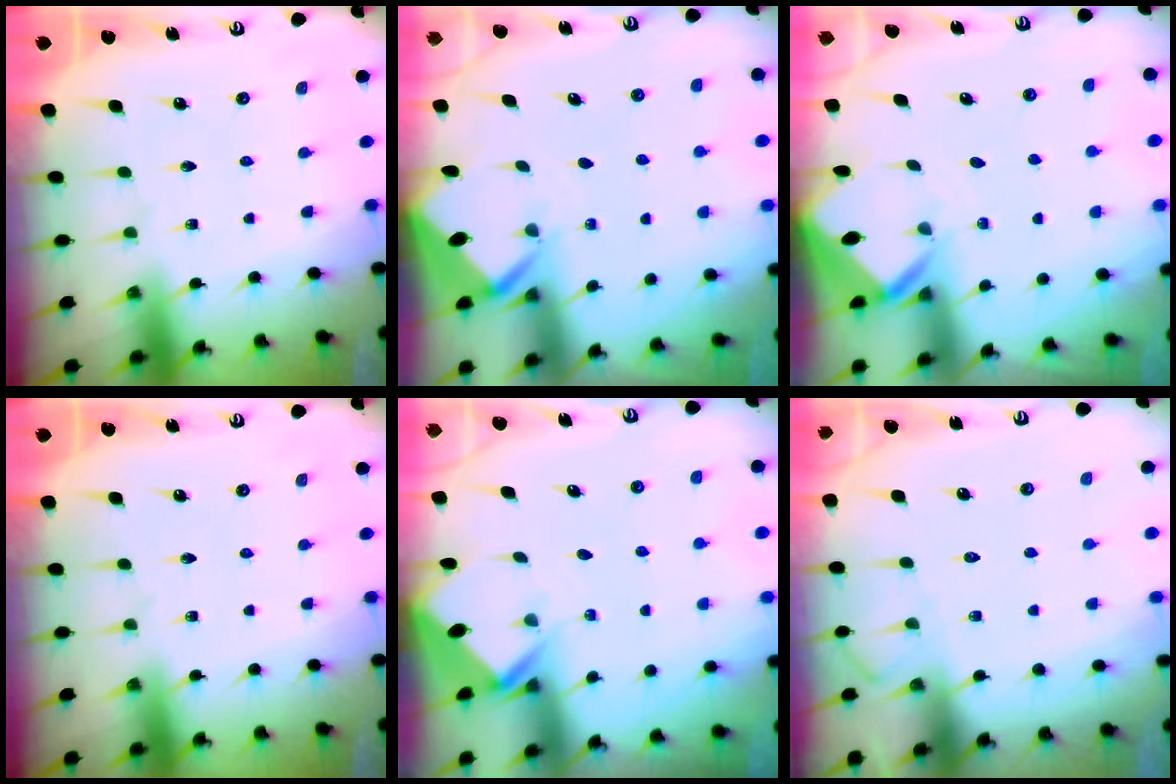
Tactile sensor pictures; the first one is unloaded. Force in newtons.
{"total": 2.7, "press": 2.7, "slide": 0.2}
{"total": 2.6, "press": 2.6, "slide": 0.2}
{"total": 0.0}
{"total": 2.7, "press": 2.7, "slide": 0.2}
{"total": 4.8, "press": 4.8, "slide": 0.6}